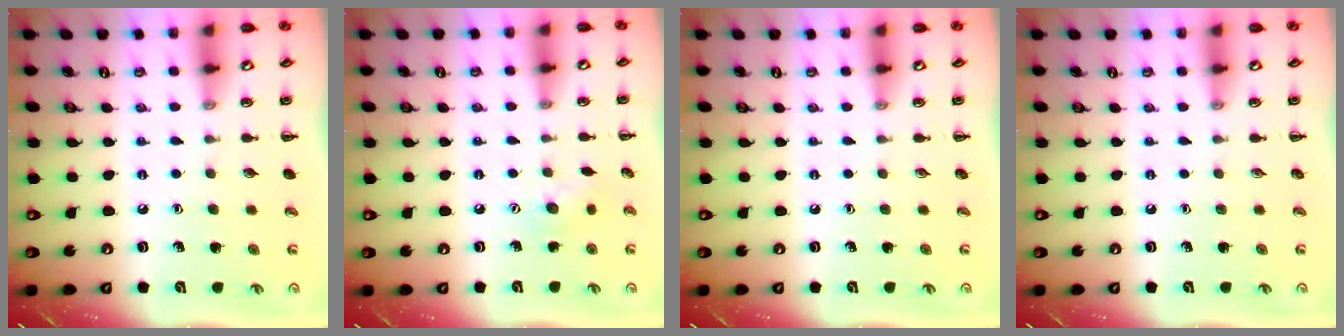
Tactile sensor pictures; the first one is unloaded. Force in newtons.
{"total": 5.1, "press": 5.0, "slide": 1.1}
{"total": 0.0}
{"total": 0.0}